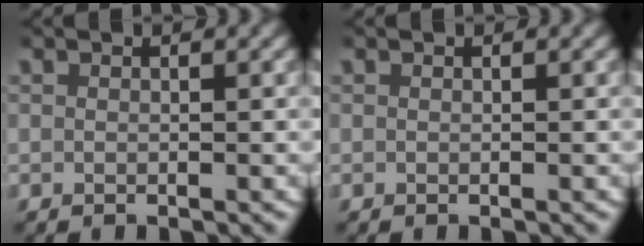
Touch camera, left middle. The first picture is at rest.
{"total": 0.0}